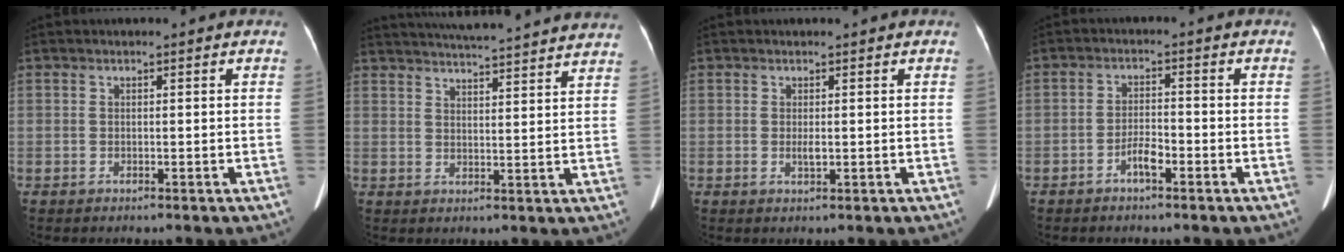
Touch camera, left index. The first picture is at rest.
{"total": 22.5, "force": [21.0, 0.9, 8.0], "torque": [-0.127, -0.005, 0.264]}
{"total": 1.4, "force": [0.3, 0.3, 1.3], "torque": [-0.026, 0.002, 0.005]}
{"total": 3.0, "force": [-1.9, 0.7, 2.2], "torque": [-0.038, 0.004, -0.036]}